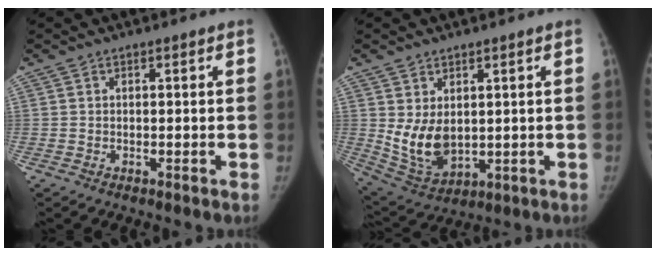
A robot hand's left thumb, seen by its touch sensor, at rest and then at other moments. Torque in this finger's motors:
{"motor_torque": [-0.30, 1.06, 0.46, -0.64, 0.11]}